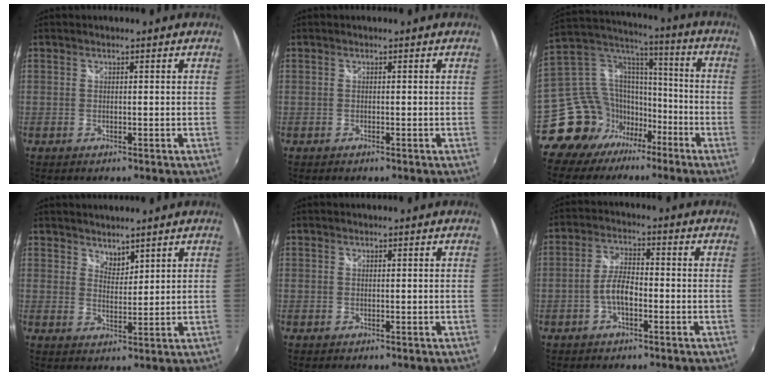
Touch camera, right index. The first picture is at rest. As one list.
[{"total": 0.0}, {"total": 16.7, "force": [-10.9, 11.9, 4.3], "torque": [-0.109, 0.056, -0.178]}, {"total": 3.1, "force": [2.8, 1.2, 0.7], "torque": [-0.005, 0.001, 0.050]}, {"total": 0.0}, {"total": 5.0, "force": [-1.8, 2.1, 4.1], "torque": [-0.085, 0.010, -0.035]}]